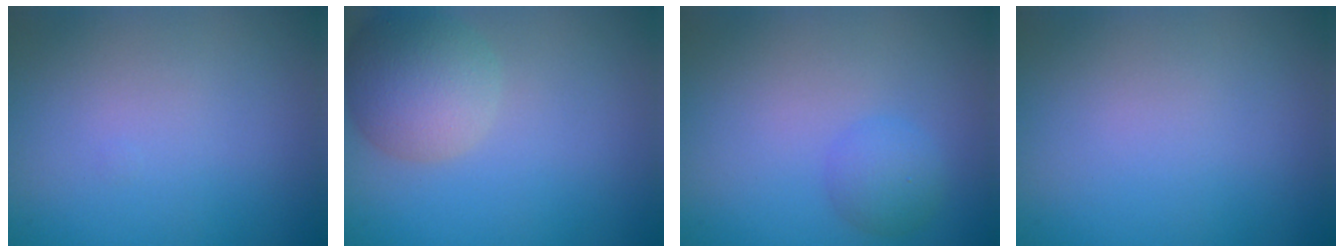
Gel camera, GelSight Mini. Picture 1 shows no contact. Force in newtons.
{"total": 5.3, "press": 5.3, "slide": 0.3}
{"total": 2.0, "press": 2.0, "slide": 0.1}
{"total": 0.0}